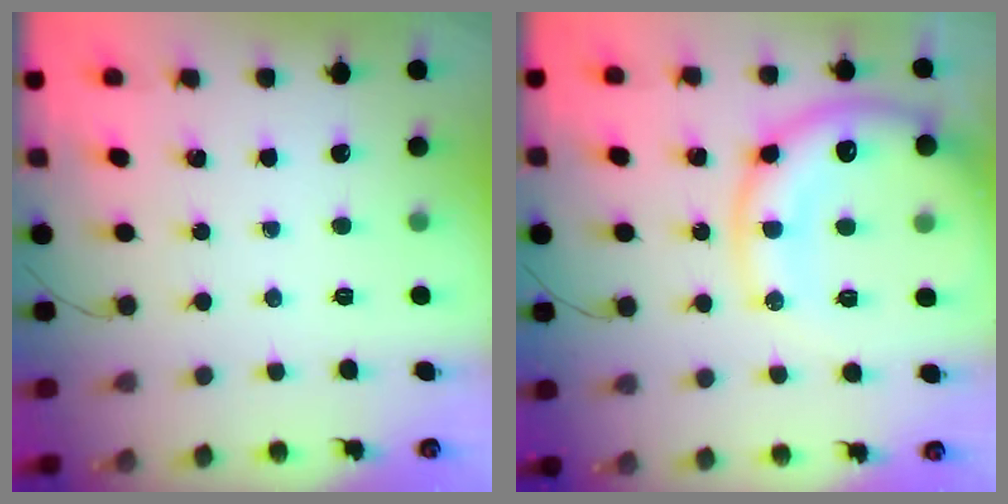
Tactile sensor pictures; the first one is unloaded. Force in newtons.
{"total": 18.3, "press": 18.1, "slide": 2.7}